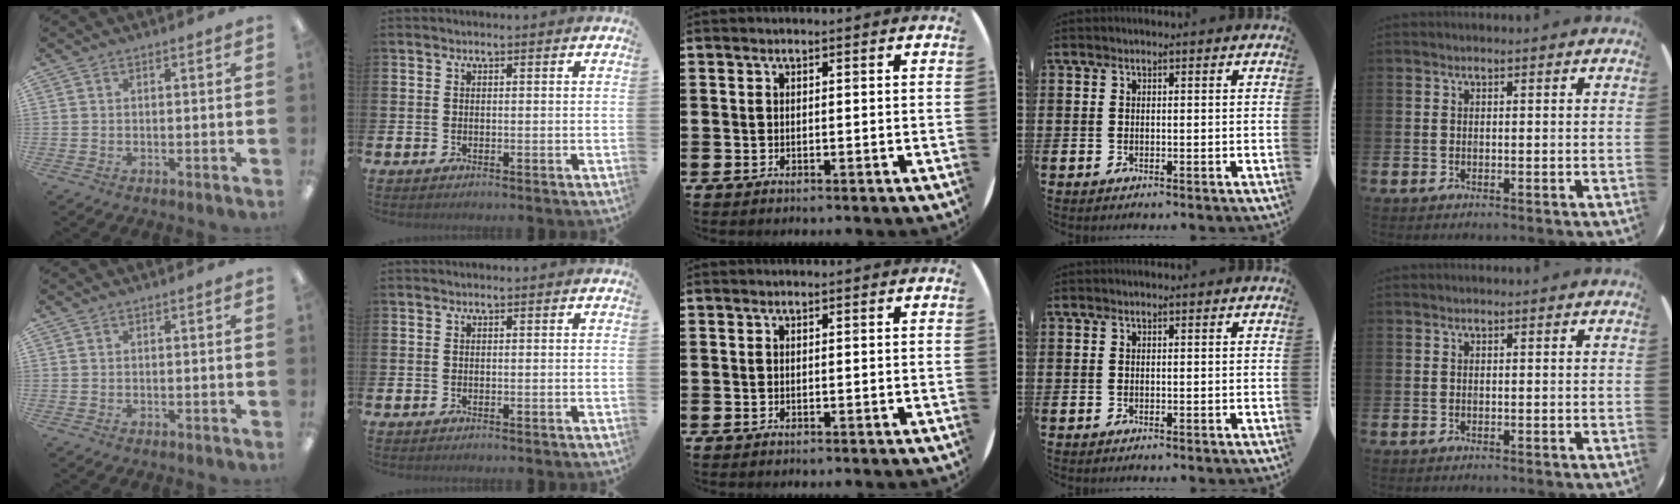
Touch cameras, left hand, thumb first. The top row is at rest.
{}